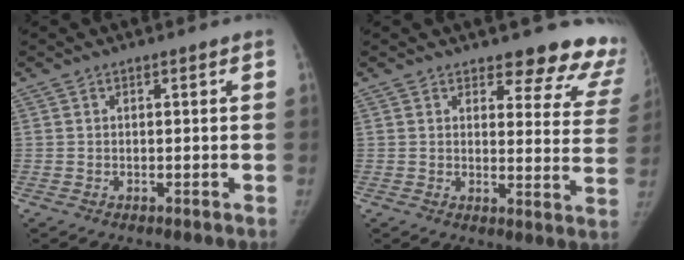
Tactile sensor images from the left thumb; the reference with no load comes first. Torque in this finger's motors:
{"motor_torque": [0.21, -0.06, 0.46, -0.06, 0.01]}